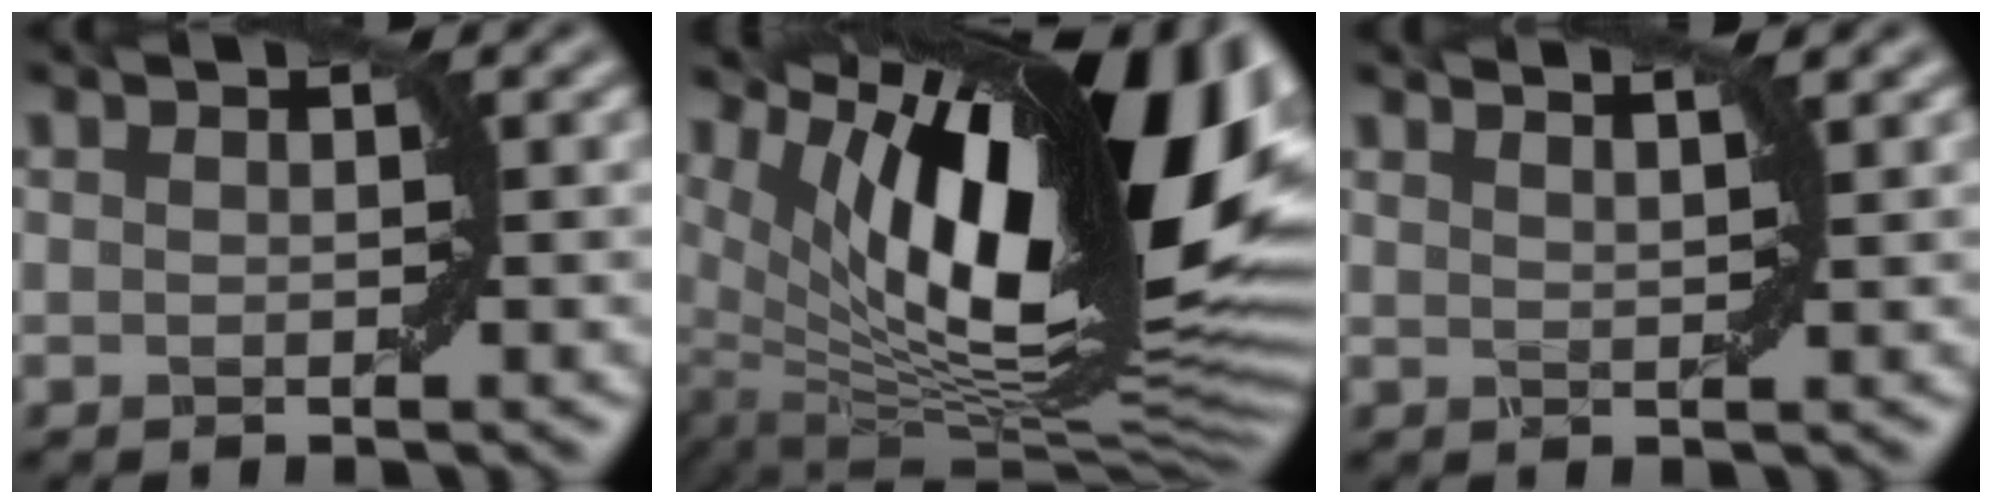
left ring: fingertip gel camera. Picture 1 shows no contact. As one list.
[{"total": 18.9, "force": [5.9, 6.5, 16.7], "torque": [-0.243, 0.011, 0.112]}, {"total": 3.3, "force": [2.6, 0.9, 1.7], "torque": [0.002, 0.012, 0.007]}]